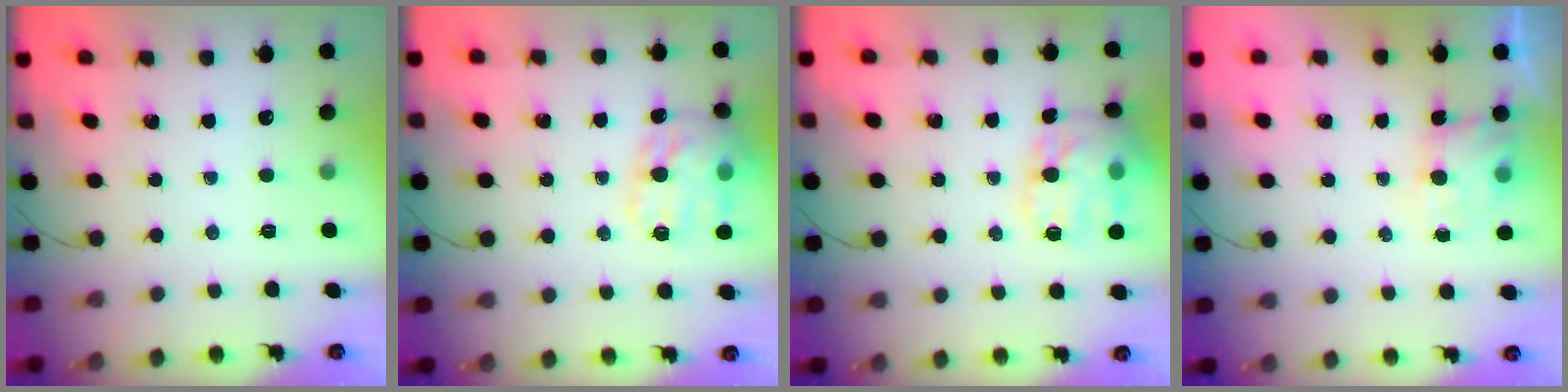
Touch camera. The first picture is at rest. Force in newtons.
{"total": 18.1, "press": 18.1, "slide": 1.6}
{"total": 16.7, "press": 16.7, "slide": 0.9}
{"total": 3.3, "press": 3.2, "slide": 0.9}